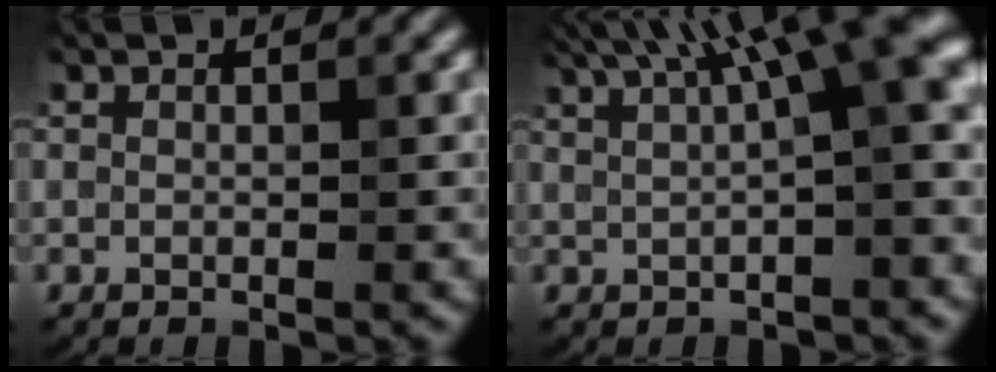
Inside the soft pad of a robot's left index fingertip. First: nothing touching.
{"total": 11.2, "force": [4.8, 2.9, 9.8], "torque": [-0.121, 0.031, 0.076]}